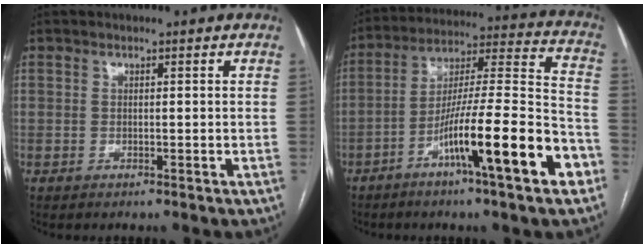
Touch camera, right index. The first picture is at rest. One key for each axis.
{"total": 18.4, "fx": -8.6, "fy": 0.8, "fz": 16.2, "tx": -0.260, "ty": -0.003, "tz": -0.140}